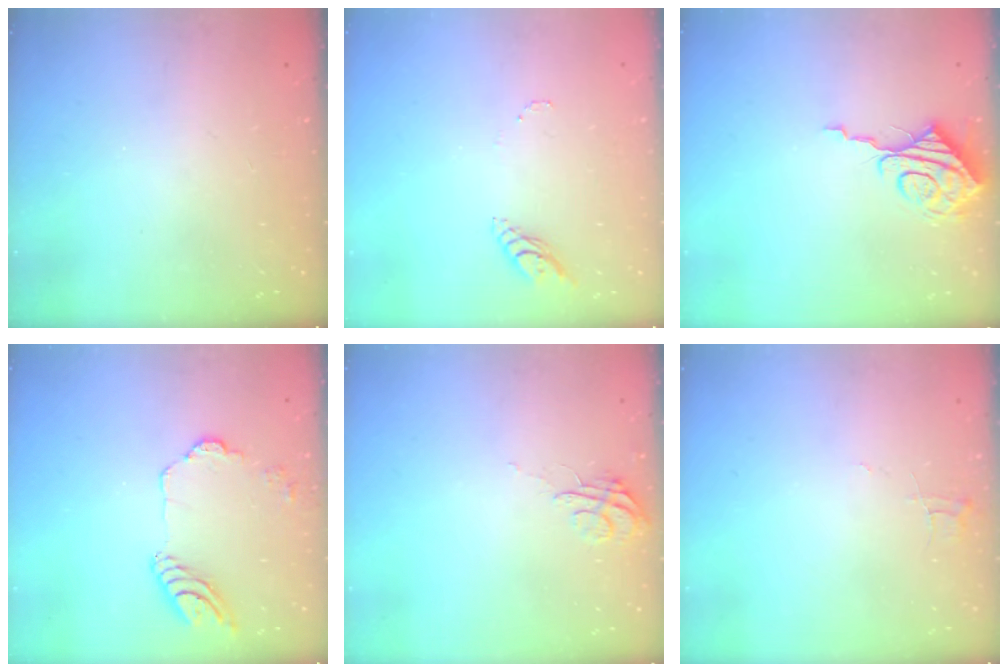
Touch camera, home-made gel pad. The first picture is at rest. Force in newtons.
{"total": 6.4, "press": 6.4, "slide": 0.6}
{"total": 11.6, "press": 11.5, "slide": 1.1}
{"total": 12.7, "press": 12.6, "slide": 1.0}
{"total": 5.5, "press": 5.4, "slide": 0.4}
{"total": 3.5, "press": 3.5, "slide": 0.2}